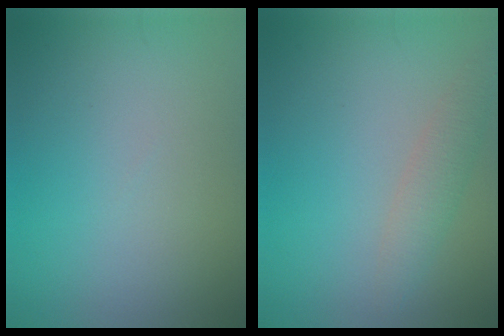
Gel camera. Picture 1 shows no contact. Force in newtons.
{"total": 2.0, "press": 2.0, "slide": 0.1}